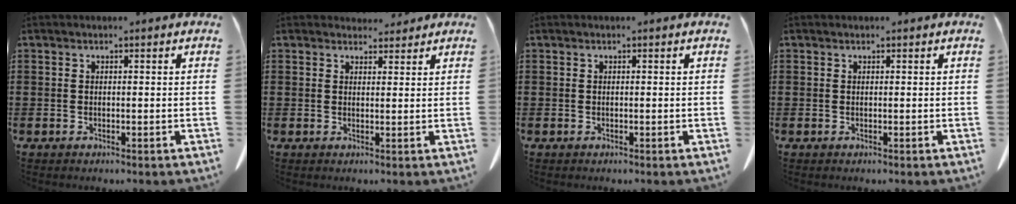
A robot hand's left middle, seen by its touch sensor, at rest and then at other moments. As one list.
[{"total": 2.6, "force": [2.4, 0.9, 0.2], "torque": [-0.002, -0.005, 0.044]}, {"total": 0.0}, {"total": 0.0}]